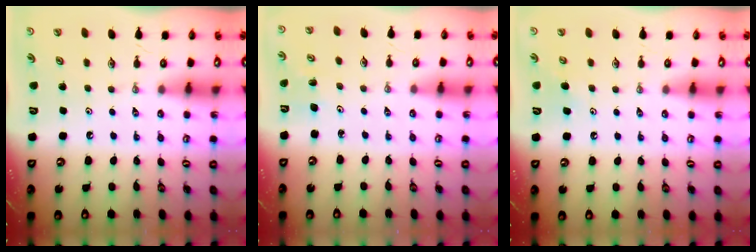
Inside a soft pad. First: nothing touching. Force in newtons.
{"total": 3.0, "press": 3.0, "slide": 0.2}
{"total": 6.6, "press": 6.4, "slide": 1.8}